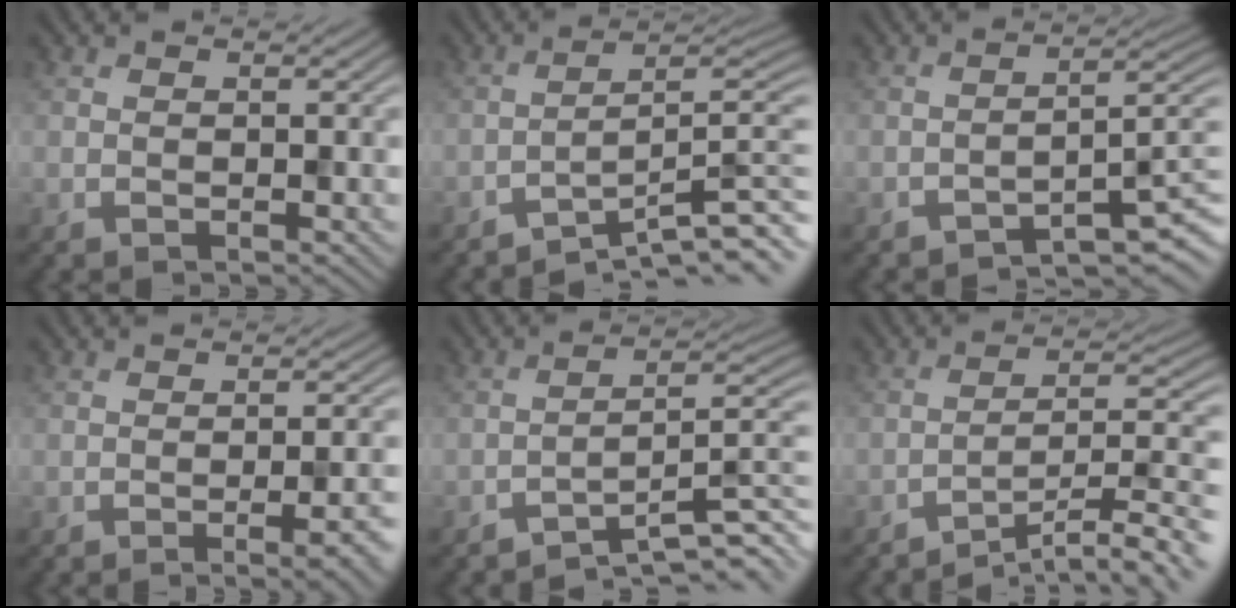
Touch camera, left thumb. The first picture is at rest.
{"total": 8.6, "force": [-6.1, 1.2, 6.0], "torque": [-0.076, 0.006, -0.090]}
{"total": 6.7, "force": [-5.3, 0.8, 4.0], "torque": [-0.052, 0.016, -0.077]}
{"total": 6.8, "force": [-3.0, 1.9, 5.8], "torque": [-0.066, 0.002, -0.031]}
{"total": 7.6, "force": [-5.7, 1.1, 5.0], "torque": [-0.068, 0.009, -0.084]}
{"total": 11.7, "force": [-9.0, 2.0, 7.2], "torque": [-0.104, 0.012, -0.132]}